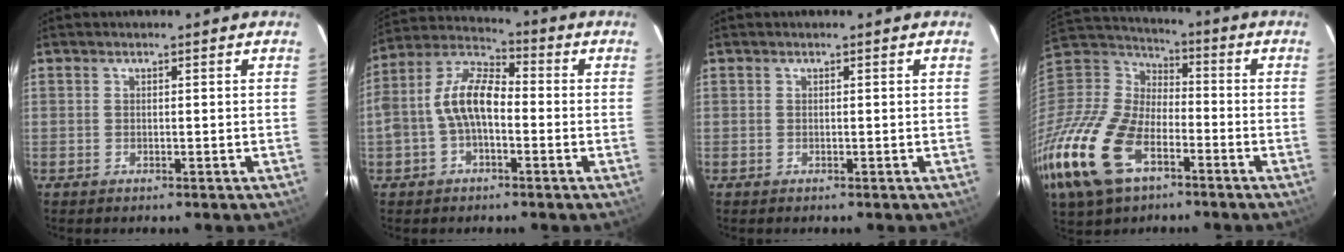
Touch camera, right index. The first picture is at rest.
{"total": 10.1, "force": [-1.8, 5.4, 8.3], "torque": [-0.176, 0.024, -0.037]}
{"total": 0.0}
{"total": 23.9, "force": [-11.4, 14.2, 15.5], "torque": [-0.381, -0.022, -0.216]}